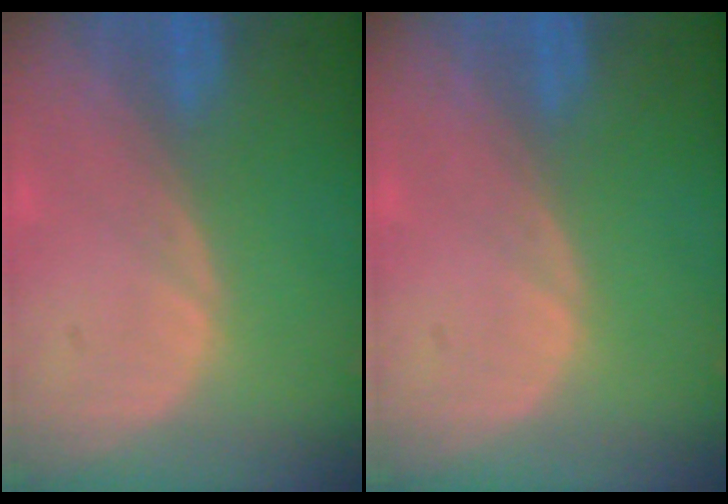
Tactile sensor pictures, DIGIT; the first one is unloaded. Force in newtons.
{"total": 0.0}